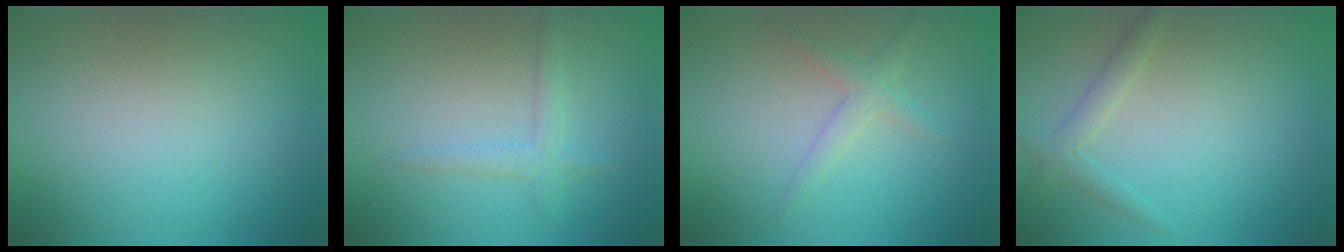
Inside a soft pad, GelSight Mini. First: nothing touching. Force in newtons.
{"total": 1.8, "press": 1.8, "slide": 0.2}
{"total": 1.8, "press": 1.8, "slide": 0.1}
{"total": 1.9, "press": 1.9, "slide": 0.2}